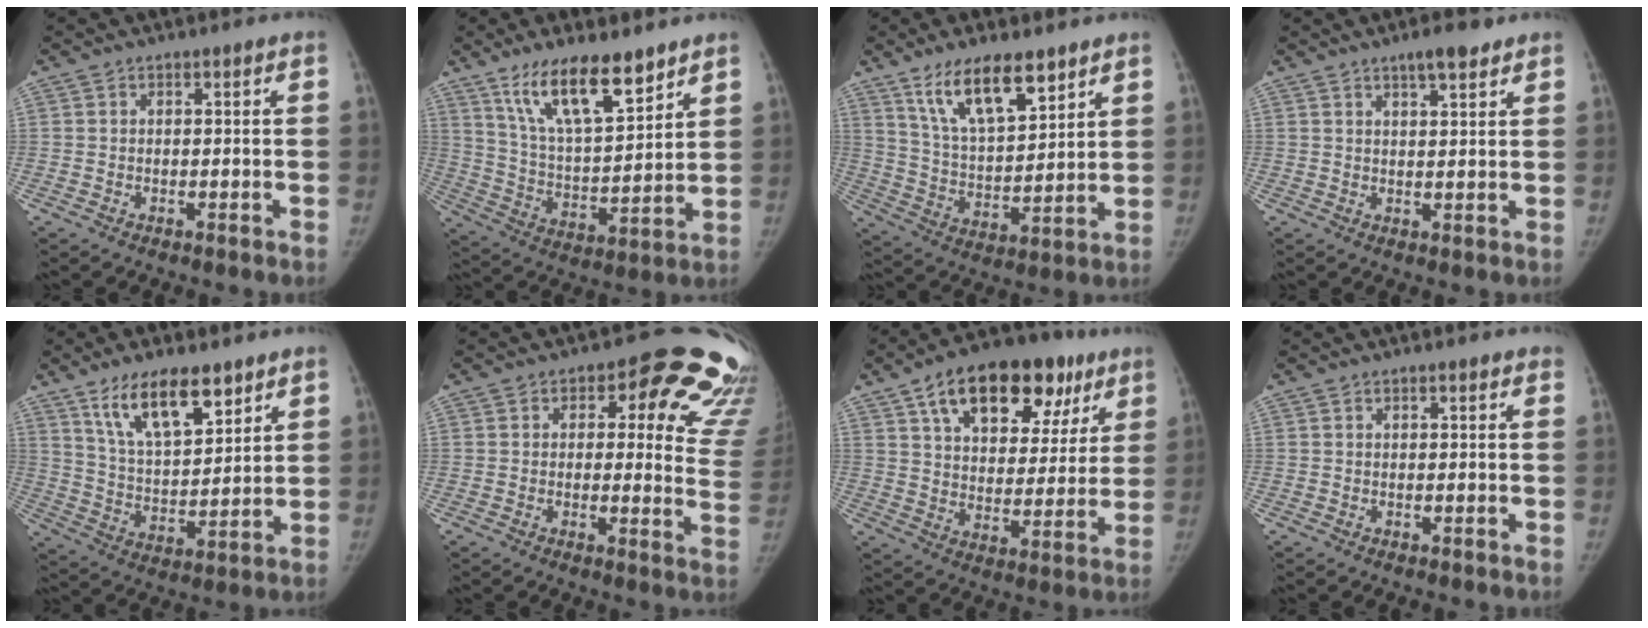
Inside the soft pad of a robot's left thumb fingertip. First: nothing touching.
{"total": 15.6, "force": [10.5, 5.2, 10.3], "torque": [-0.151, -0.057, 0.202]}
{"total": 14.2, "force": [9.2, 5.3, 9.4], "torque": [-0.136, -0.049, 0.177]}
{"total": 4.8, "force": [3.4, 1.2, 3.2], "torque": [-0.042, -0.018, 0.051]}
{"total": 14.4, "force": [9.1, 5.9, 9.4], "torque": [-0.128, -0.048, 0.172]}
{"total": 19.5, "force": [9.4, 9.5, 14.2], "torque": [-0.113, -0.030, 0.088]}
{"total": 24.1, "force": [12.8, 13.4, 15.4], "torque": [-0.196, 0.004, 0.196]}
{"total": 1.4, "force": [1.1, 0.4, 0.8], "torque": [-0.006, 0.001, 0.012]}